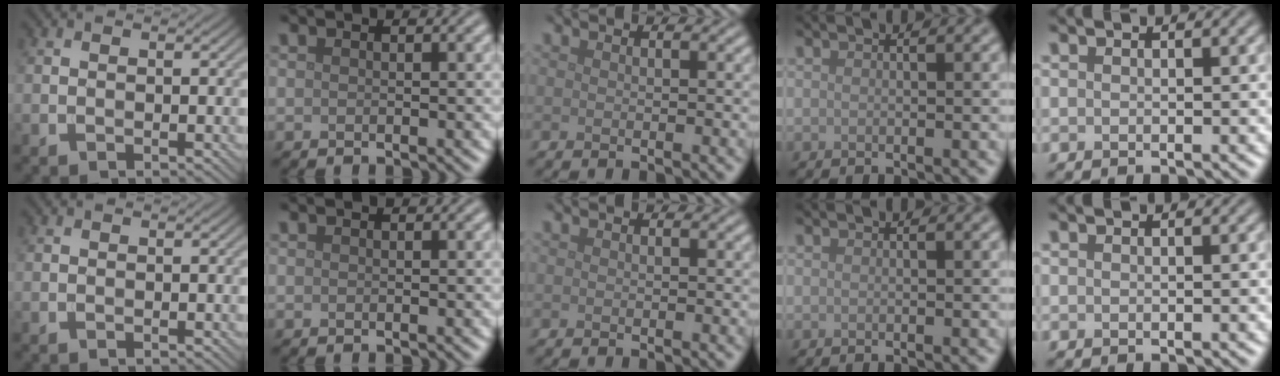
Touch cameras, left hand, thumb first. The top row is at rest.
{}